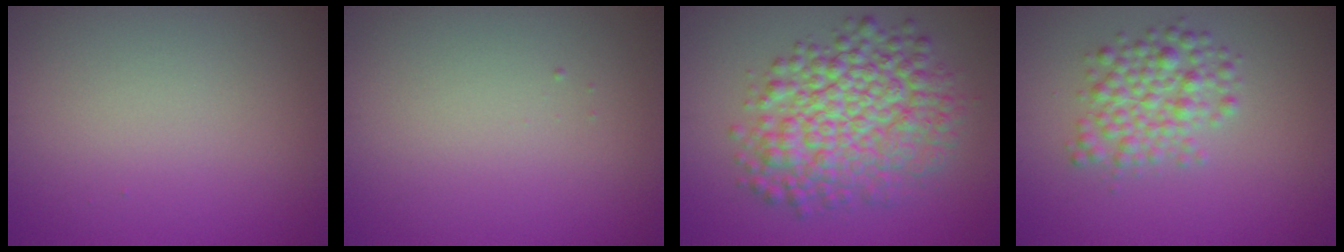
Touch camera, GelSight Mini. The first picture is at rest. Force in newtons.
{"total": 0.0}
{"total": 8.2, "press": 8.2, "slide": 0.1}
{"total": 3.6, "press": 3.6, "slide": 0.1}